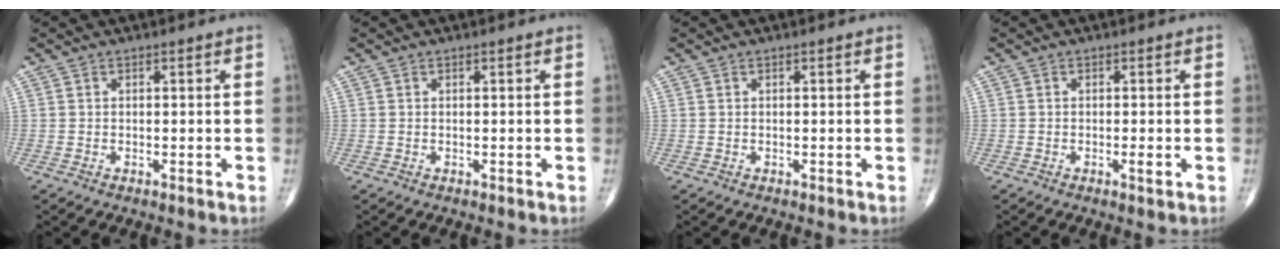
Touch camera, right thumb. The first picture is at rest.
{"total": 0.0}
{"total": 0.0}
{"total": 1.4, "force": [-0.4, 0.3, 1.3], "torque": [-0.022, -0.003, -0.009]}